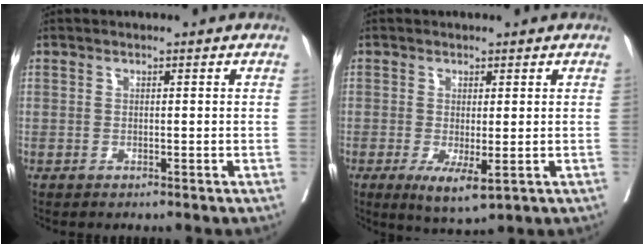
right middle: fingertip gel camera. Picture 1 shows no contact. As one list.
[{"total": 5.1, "force": [-1.5, 1.5, 4.7], "torque": [-0.076, -0.015, -0.014]}]